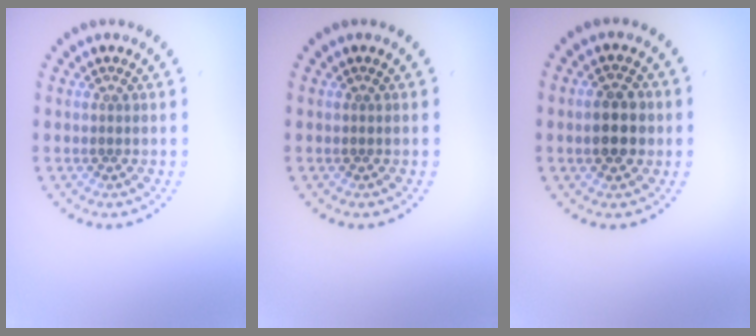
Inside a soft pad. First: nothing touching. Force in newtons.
{"total": 0.0}
{"total": 3.7, "press": 3.7, "slide": 0.1}